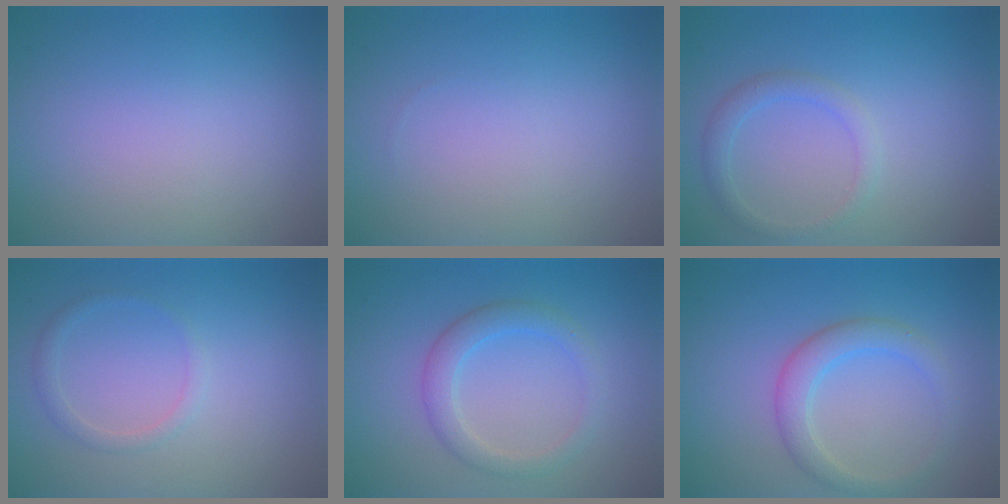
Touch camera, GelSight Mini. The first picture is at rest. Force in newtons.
{"total": 0.0}
{"total": 1.8, "press": 1.8, "slide": 0.2}
{"total": 1.4, "press": 1.4, "slide": 0.1}
{"total": 2.8, "press": 2.8, "slide": 0.1}
{"total": 3.0, "press": 3.0, "slide": 0.1}